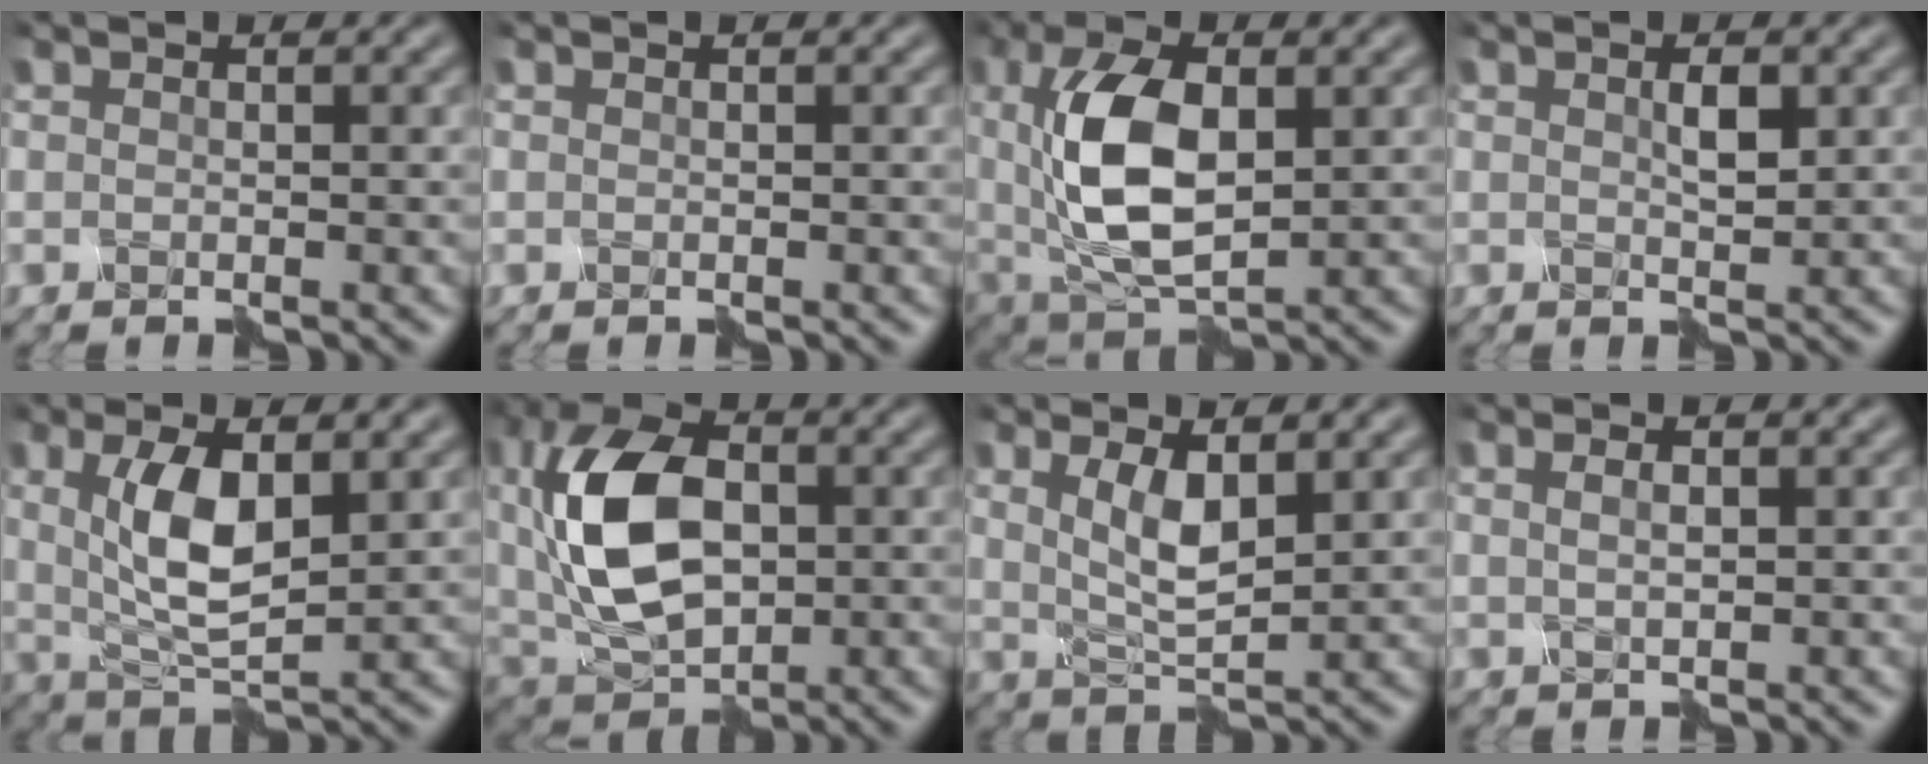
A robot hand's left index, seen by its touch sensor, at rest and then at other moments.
{"total": 0.0}
{"total": 8.8, "force": [0.6, 4.6, 7.5], "torque": [-0.164, 0.002, 0.015]}
{"total": 1.0, "force": [0.2, 0.0, 1.0], "torque": [-0.025, -0.001, 0.007]}
{"total": 5.7, "force": [1.0, 2.1, 5.2], "torque": [-0.109, 0.000, 0.024]}
{"total": 10.0, "force": [0.7, 6.1, 7.9], "torque": [-0.176, 0.016, 0.011]}
{"total": 3.9, "force": [1.1, 1.3, 3.5], "torque": [-0.083, -0.003, 0.029]}
{"total": 1.2, "force": [0.7, 0.4, 1.0], "torque": [-0.014, 0.003, 0.007]}